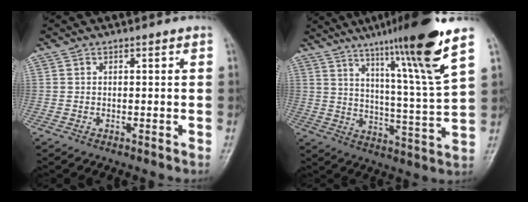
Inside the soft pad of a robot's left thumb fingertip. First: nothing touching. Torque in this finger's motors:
{"motor_torque": [0.94, 0.13, 1.42, -1.34, 0.34]}